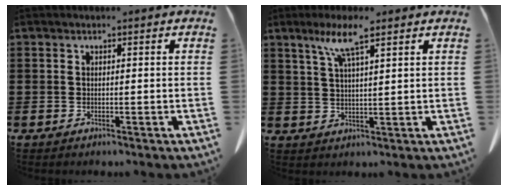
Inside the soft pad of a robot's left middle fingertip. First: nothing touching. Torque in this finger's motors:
{"motor_torque": [0.37, 0.13, 0.17, 0.07]}